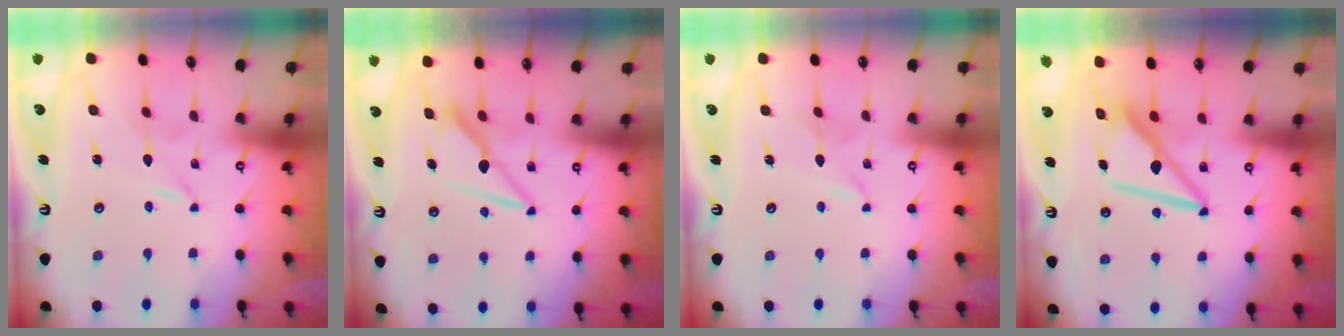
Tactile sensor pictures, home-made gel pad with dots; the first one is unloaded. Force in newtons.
{"total": 7.7, "press": 7.7, "slide": 0.3}
{"total": 1.6, "press": 1.6, "slide": 0.2}
{"total": 9.1, "press": 9.1, "slide": 0.8}